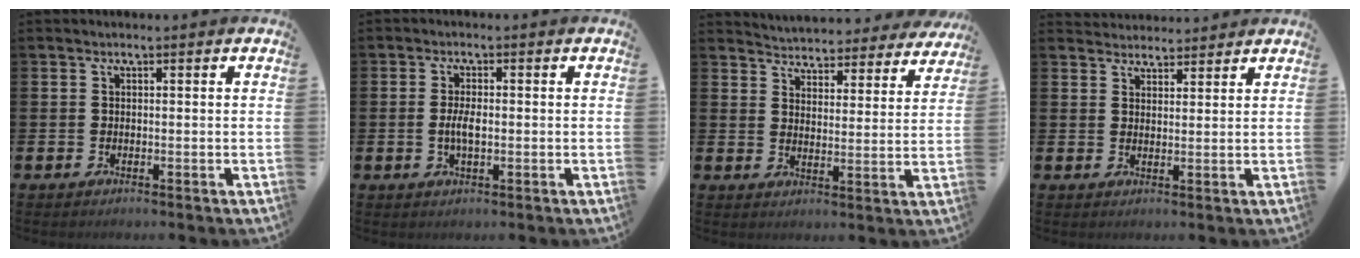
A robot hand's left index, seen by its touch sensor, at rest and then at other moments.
{"total": 3.1, "force": [-0.3, 1.2, 2.8], "torque": [-0.050, 0.001, -0.007]}
{"total": 4.4, "force": [4.3, 0.8, -0.3], "torque": [-0.012, -0.038, 0.071]}
{"total": 3.2, "force": [3.0, 0.9, -0.4], "torque": [0.003, -0.014, 0.056]}